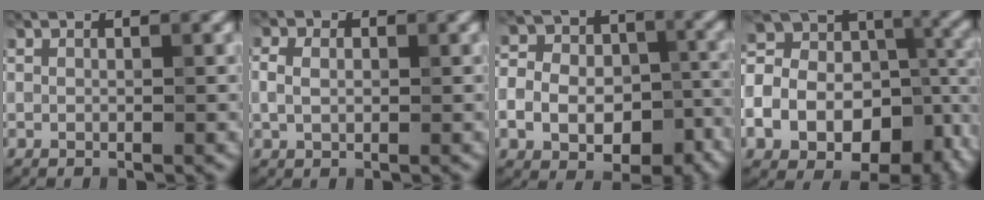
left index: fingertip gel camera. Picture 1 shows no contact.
{"total": 2.5, "force": [0.3, 1.9, 1.6], "torque": [-0.034, 0.007, 0.003]}
{"total": 12.4, "force": [-5.1, 9.2, 6.5], "torque": [-0.101, -0.014, -0.096]}
{"total": 19.4, "force": [-6.9, 13.8, 11.7], "torque": [-0.250, -0.014, -0.090]}